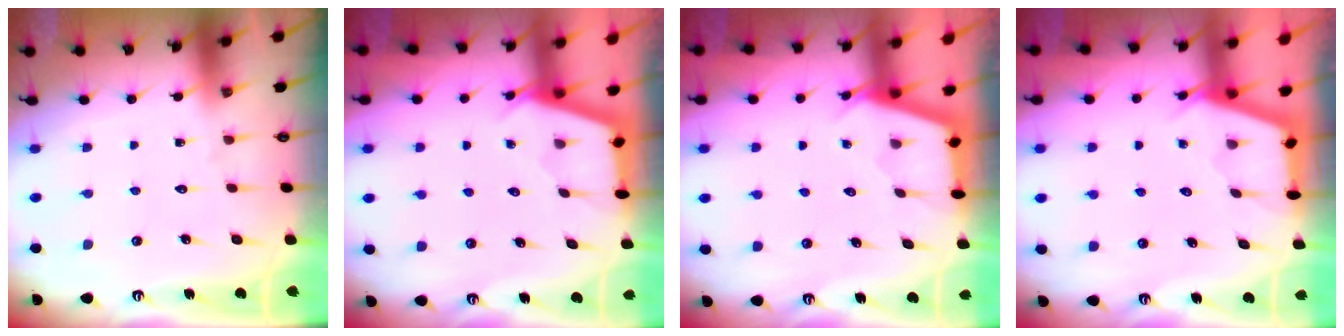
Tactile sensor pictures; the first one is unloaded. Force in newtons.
{"total": 2.4, "press": 2.4, "slide": 0.1}
{"total": 2.4, "press": 2.4, "slide": 0.1}
{"total": 2.9, "press": 2.9, "slide": 0.3}